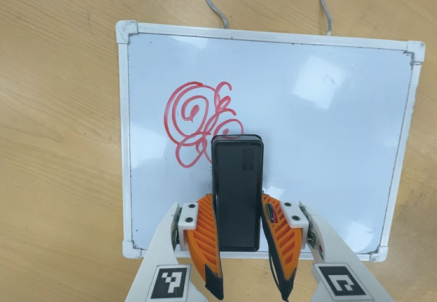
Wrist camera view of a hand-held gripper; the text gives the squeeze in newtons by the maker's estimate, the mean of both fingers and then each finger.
{"total": 4.9, "left": 3.5, "right": 6.2}